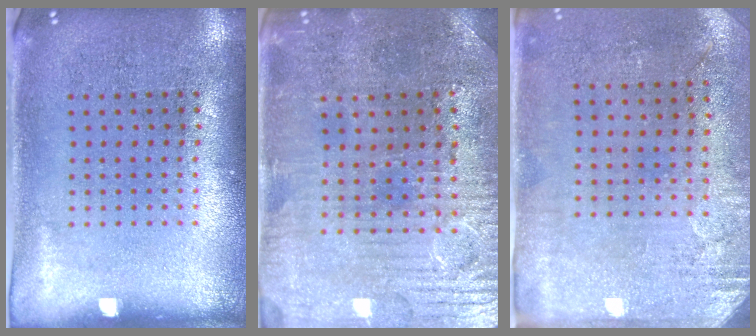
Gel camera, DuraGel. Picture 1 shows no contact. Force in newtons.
{"total": 1.7, "press": 1.7, "slide": 0.5}
{"total": 2.8, "press": 2.4, "slide": 1.5}